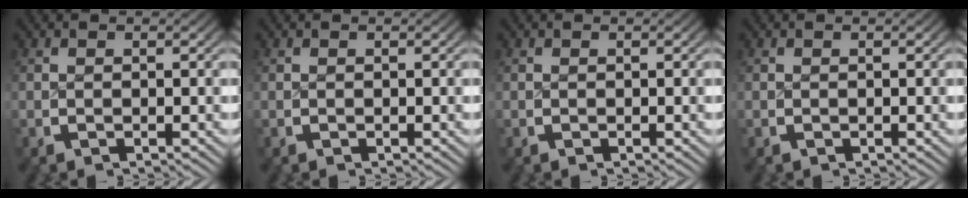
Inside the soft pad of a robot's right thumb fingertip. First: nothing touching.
{"total": 0.0}
{"total": 0.0}
{"total": 0.0}